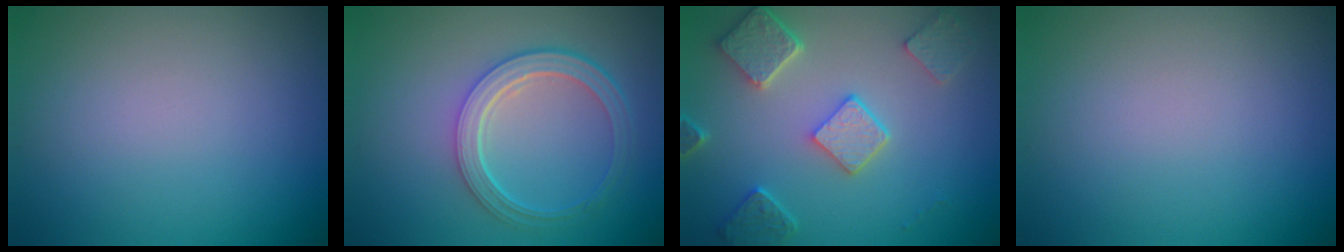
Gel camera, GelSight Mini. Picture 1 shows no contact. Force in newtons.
{"total": 4.8, "press": 3.6, "slide": 3.1}
{"total": 4.9, "press": 3.8, "slide": 3.2}
{"total": 0.0}